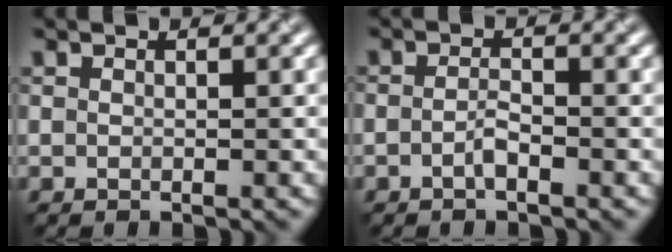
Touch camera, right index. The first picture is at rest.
{"total": 1.0, "force": [-0.7, 0.2, 0.7], "torque": [-0.015, 0.005, -0.015]}